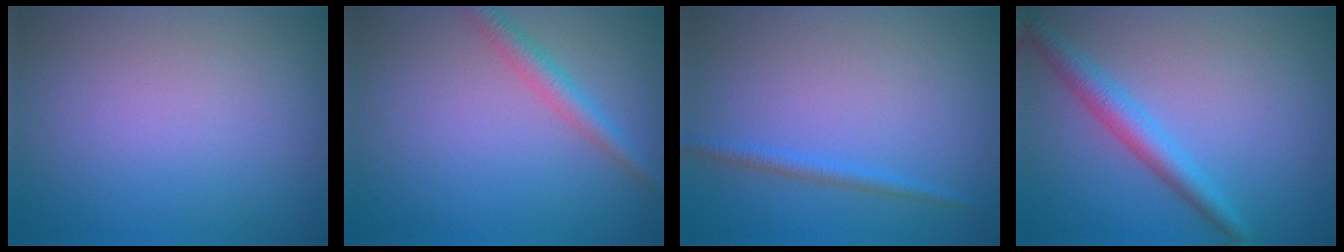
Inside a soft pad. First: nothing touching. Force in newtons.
{"total": 2.3, "press": 2.3, "slide": 0.1}
{"total": 1.4, "press": 1.4, "slide": 0.1}
{"total": 3.2, "press": 3.2, "slide": 0.1}